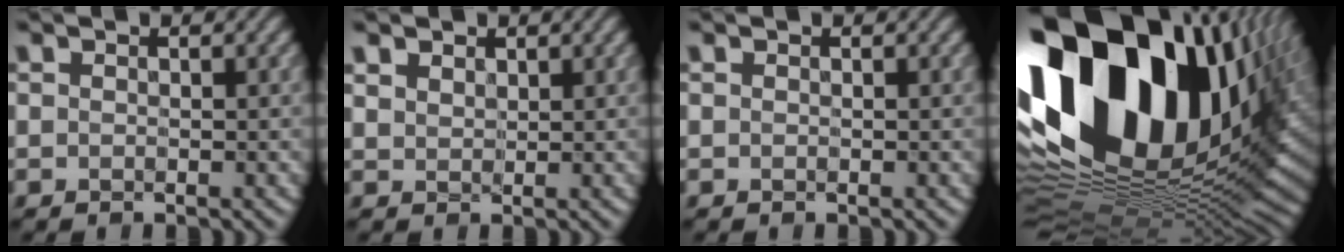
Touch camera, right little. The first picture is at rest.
{"total": 2.2, "force": [1.5, 1.4, 0.8], "torque": [-0.031, 0.002, 0.033]}
{"total": 0.0}
{"total": 21.1, "force": [6.9, 12.4, 15.7], "torque": [-0.303, 0.015, 0.127]}